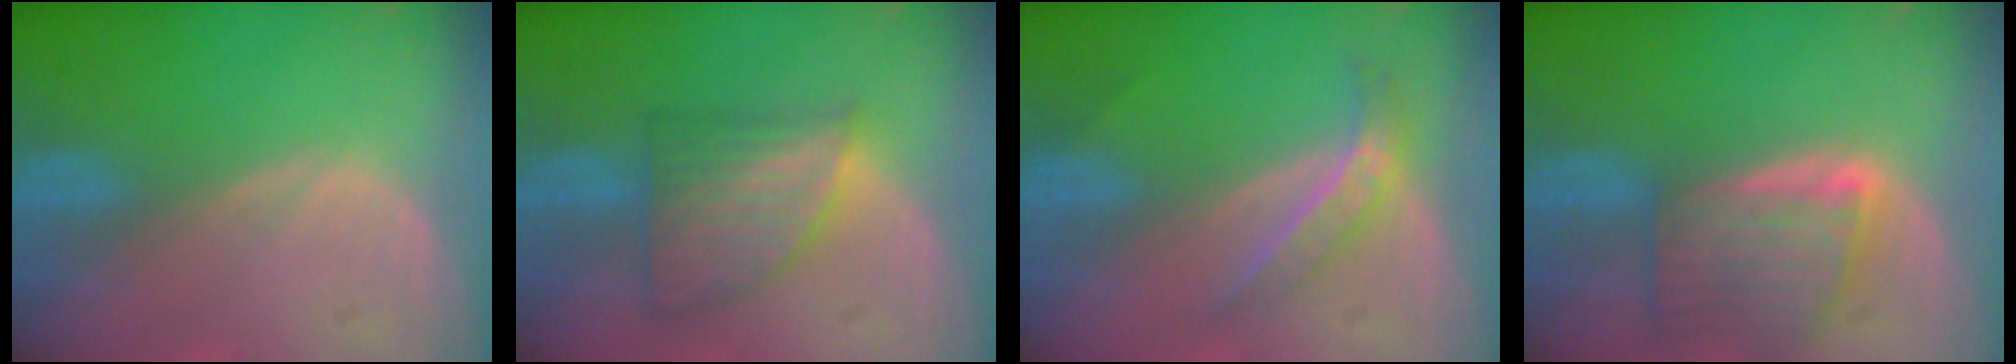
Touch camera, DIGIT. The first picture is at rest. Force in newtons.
{"total": 7.2, "press": 6.5, "slide": 3.2}
{"total": 4.4, "press": 3.9, "slide": 2.1}
{"total": 7.9, "press": 7.1, "slide": 3.4}